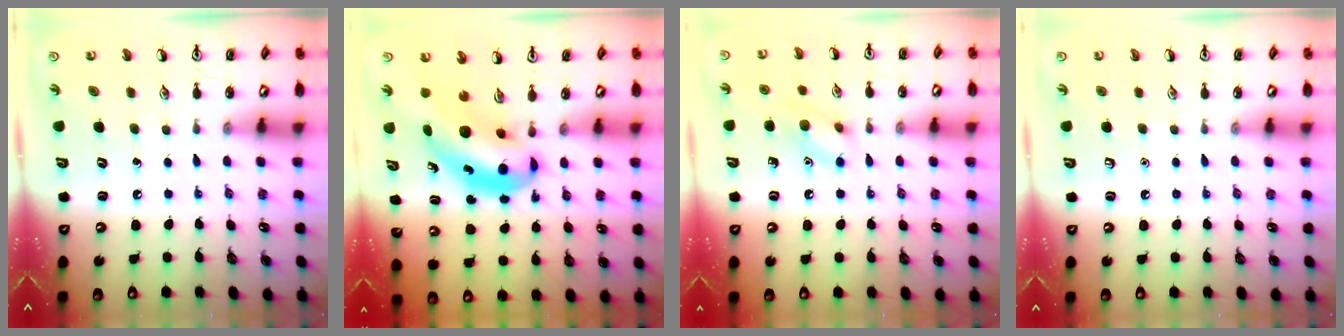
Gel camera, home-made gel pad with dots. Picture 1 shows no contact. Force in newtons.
{"total": 8.5, "press": 8.2, "slide": 2.4}
{"total": 8.3, "press": 8.2, "slide": 1.4}
{"total": 0.0}